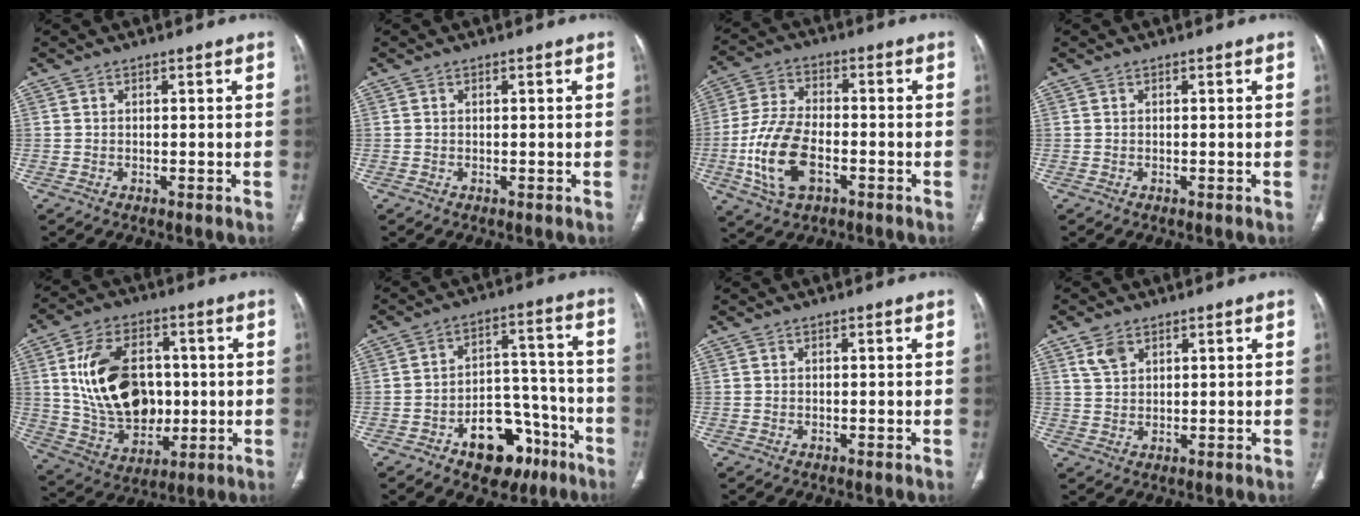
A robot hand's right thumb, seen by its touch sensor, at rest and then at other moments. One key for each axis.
{"total": 0.0}
{"total": 13.4, "fx": -4.0, "fy": 7.5, "fz": 10.3, "tx": -0.211, "ty": 0.015, "tz": -0.074}
{"total": 0.0}
{"total": 19.3, "fx": 1.8, "fy": 13.5, "fz": 13.7, "tx": -0.205, "ty": 0.000, "tz": 0.046}
{"total": 14.8, "fx": -8.1, "fy": 8.8, "fz": 8.7, "tx": -0.076, "ty": 0.072, "tz": -0.112}
{"total": 0.0}
{"total": 3.8, "fx": 2.2, "fy": 2.4, "fz": 2.0, "tx": -0.034, "ty": -0.004, "tz": 0.052}